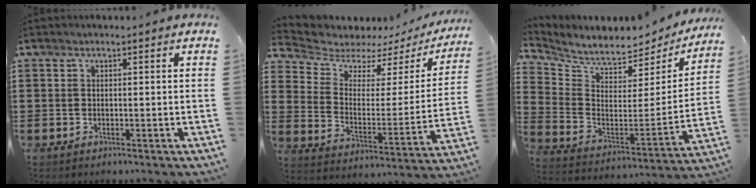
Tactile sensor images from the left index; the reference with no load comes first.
{"total": 4.9, "force": [4.3, 1.9, 1.3], "torque": [-0.056, -0.032, 0.070]}
{"total": 5.3, "force": [5.1, 1.0, 1.2], "torque": [-0.055, -0.054, 0.084]}